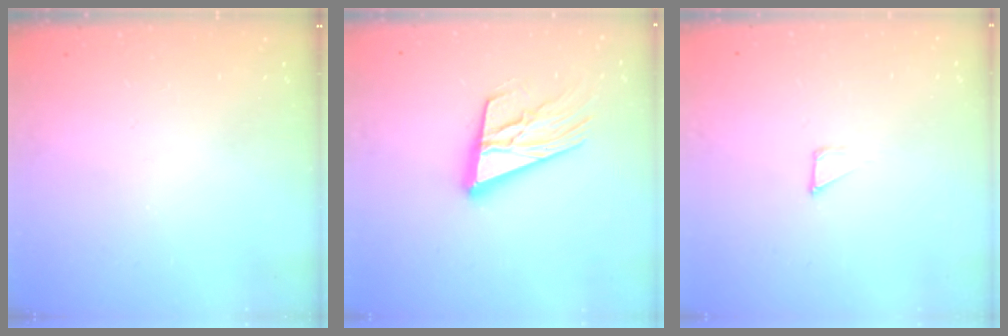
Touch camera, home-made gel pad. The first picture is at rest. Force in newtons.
{"total": 18.2, "press": 17.7, "slide": 4.2}
{"total": 1.2, "press": 1.2, "slide": 0.0}